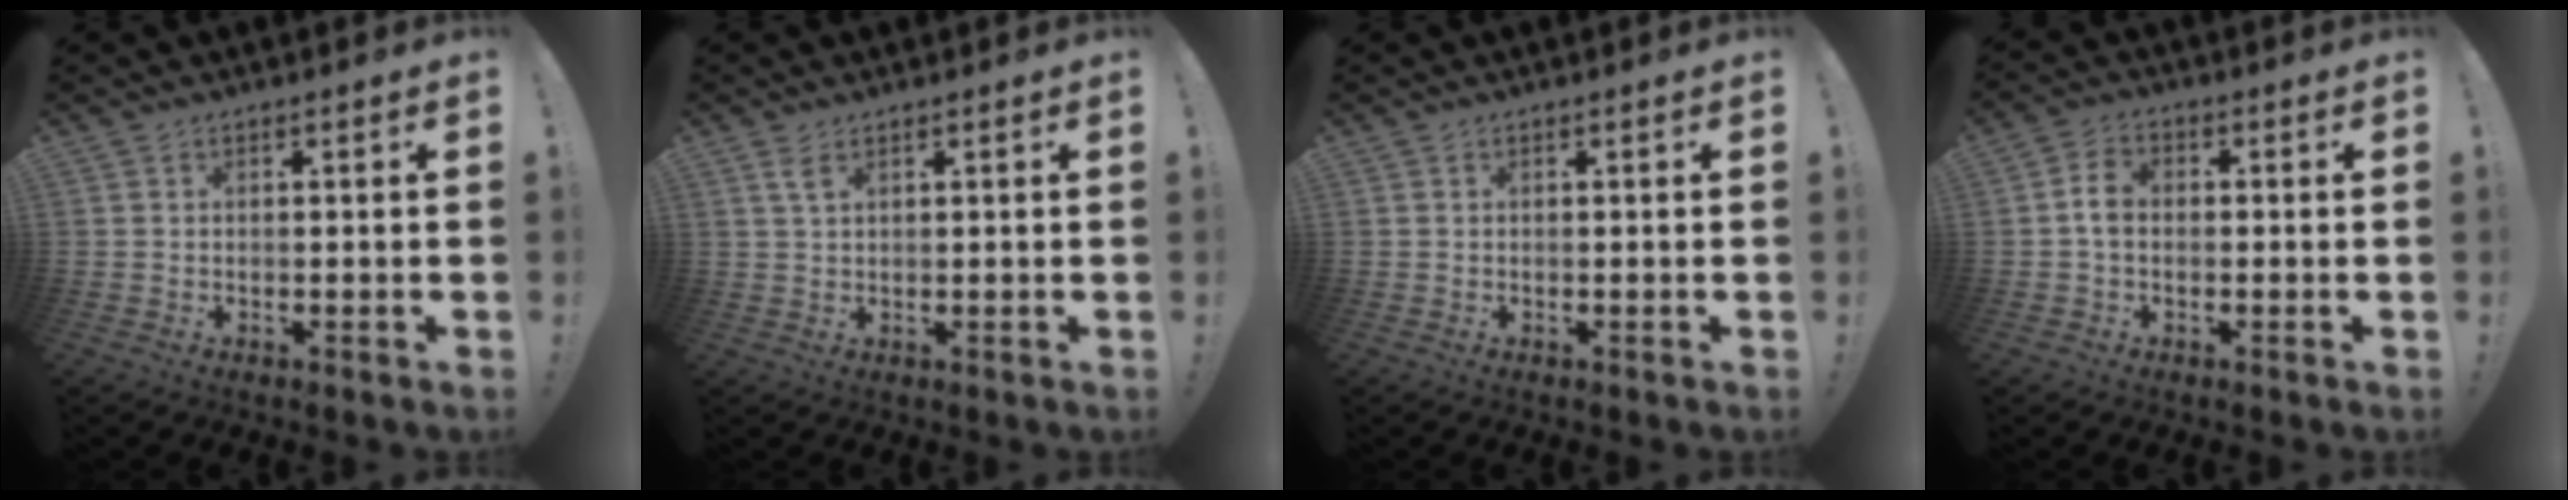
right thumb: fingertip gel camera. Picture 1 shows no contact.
{"total": 2.8, "force": [1.5, 1.1, 2.2], "torque": [-0.046, 0.001, 0.026]}
{"total": 0.0}
{"total": 5.0, "force": [-0.4, 3.5, 3.6], "torque": [-0.063, 0.009, -0.007]}